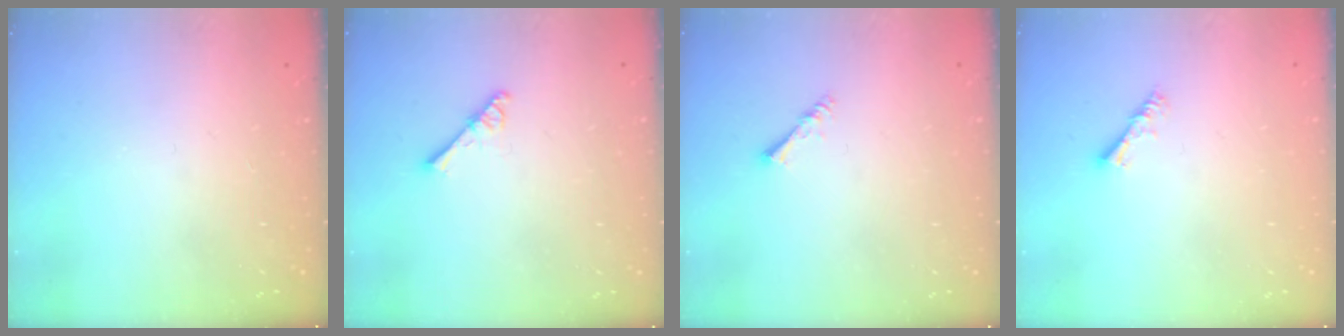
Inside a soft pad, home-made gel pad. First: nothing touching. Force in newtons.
{"total": 2.5, "press": 2.5, "slide": 0.3}
{"total": 1.6, "press": 1.5, "slide": 0.3}
{"total": 3.6, "press": 3.5, "slide": 0.7}